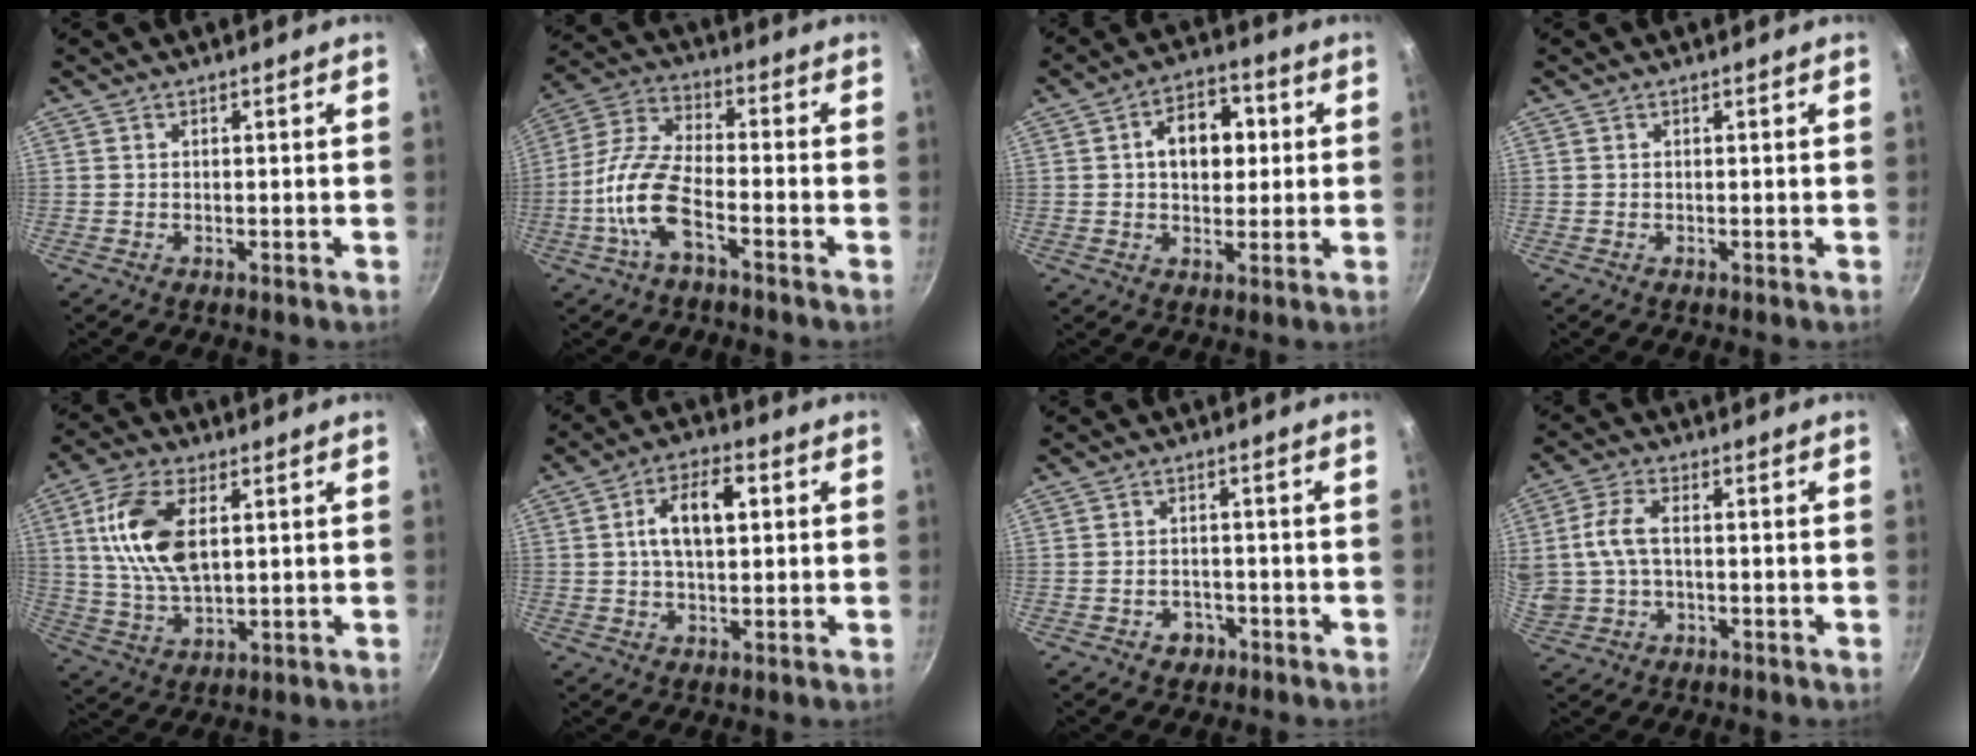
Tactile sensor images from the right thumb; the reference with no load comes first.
{"total": 11.4, "force": [-4.3, 4.8, 9.4], "torque": [-0.203, 0.039, -0.089]}
{"total": 10.1, "force": [1.7, 6.5, 7.5], "torque": [-0.083, 0.011, 0.022]}
{"total": 0.0}
{"total": 13.8, "force": [3.4, 7.0, 11.4], "torque": [-0.226, -0.005, 0.070]}
{"total": 9.3, "force": [1.7, 4.8, 7.8], "torque": [-0.130, 0.016, 0.026]}
{"total": 3.2, "force": [-1.7, 2.5, 1.1], "torque": [0.001, 0.016, -0.022]}
{"total": 8.2, "force": [0.4, 5.0, 6.5], "torque": [-0.149, 0.019, 0.011]}